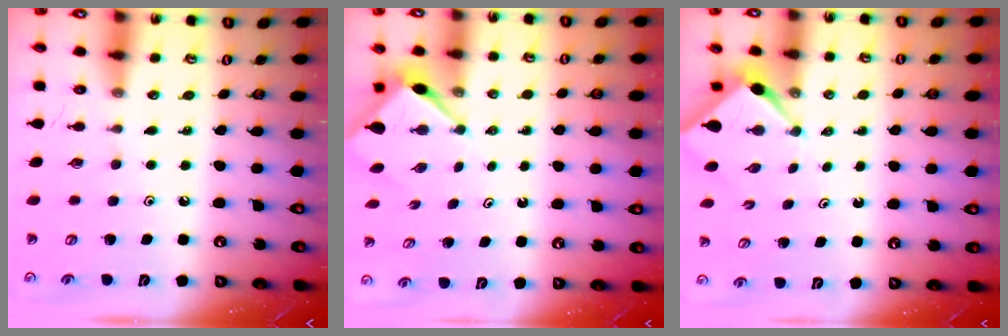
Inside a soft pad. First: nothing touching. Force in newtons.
{"total": 2.9, "press": 2.9, "slide": 0.3}
{"total": 3.1, "press": 3.1, "slide": 0.3}